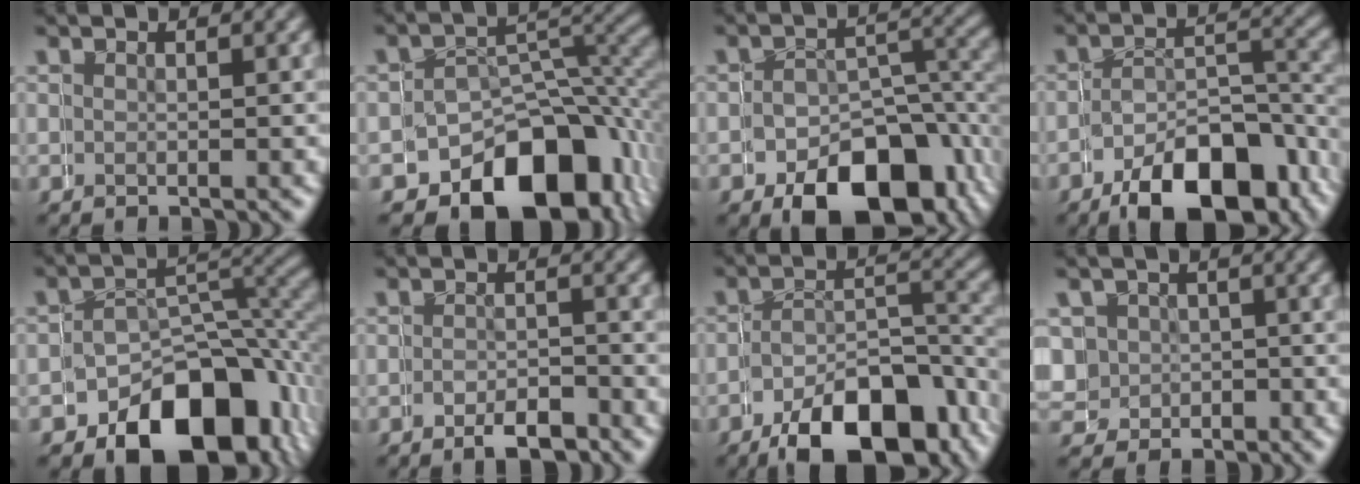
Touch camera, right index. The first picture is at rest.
{"total": 9.0, "force": [-5.8, 5.4, 4.2], "torque": [-0.037, -0.016, -0.085]}
{"total": 8.7, "force": [-4.3, 5.6, 5.0], "torque": [-0.062, -0.016, -0.063]}
{"total": 8.2, "force": [-5.5, 3.8, 4.7], "torque": [-0.058, -0.018, -0.078]}
{"total": 7.8, "force": [-4.9, 4.5, 4.1], "torque": [-0.038, -0.010, -0.075]}
{"total": 3.0, "force": [-2.5, 1.2, 1.2], "torque": [-0.002, 0.002, -0.049]}
{"total": 9.0, "force": [-5.8, 4.2, 5.4], "torque": [-0.068, -0.019, -0.083]}
{"total": 5.3, "force": [0.3, 5.3, -0.3], "torque": [-0.012, -0.023, 0.009]}